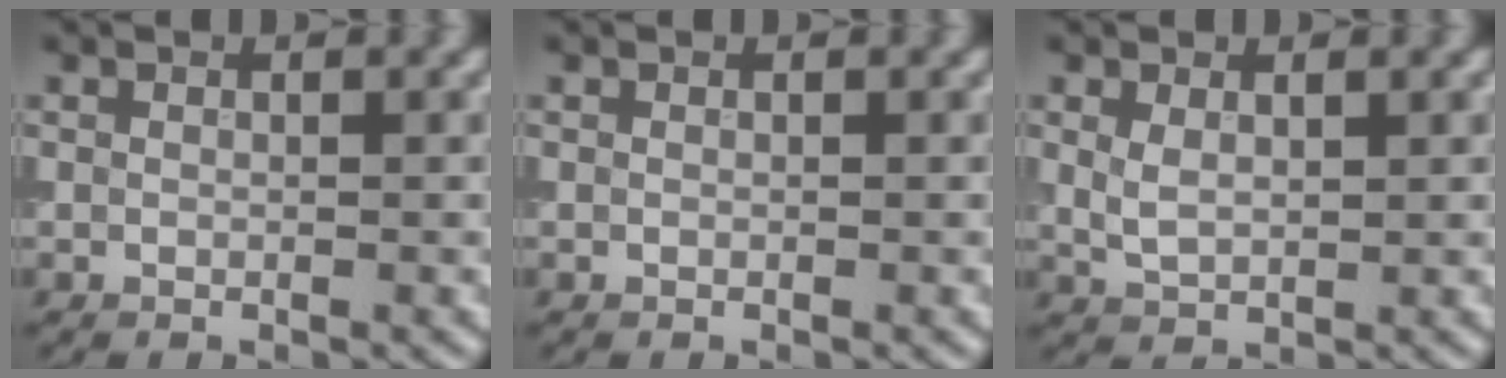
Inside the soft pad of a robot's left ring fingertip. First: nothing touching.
{"total": 0.0}
{"total": 1.8, "force": [0.7, 1.0, 1.4], "torque": [-0.034, -0.002, 0.017]}